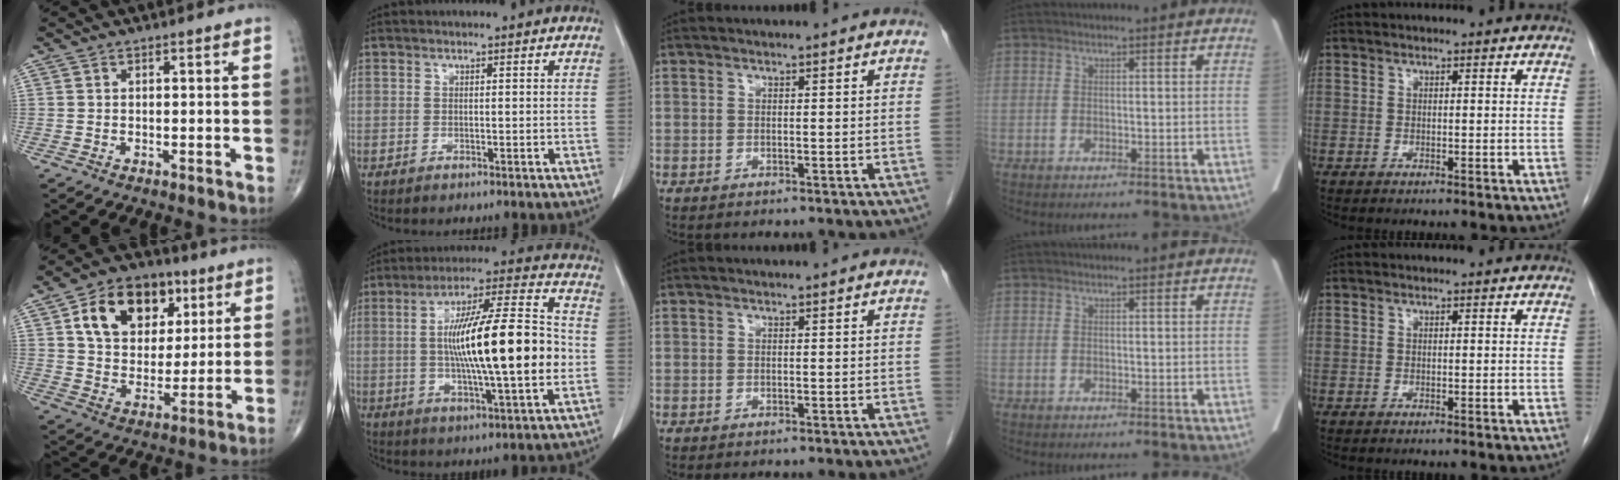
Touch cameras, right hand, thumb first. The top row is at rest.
{"thumb": {"total": 17.5, "force": [6.7, 12.3, 10.4], "torque": [-0.138, -0.012, 0.113]}, "index": {"total": 20.7, "force": [-0.6, 2.2, 20.6], "torque": [-0.348, 0.011, -0.015]}}